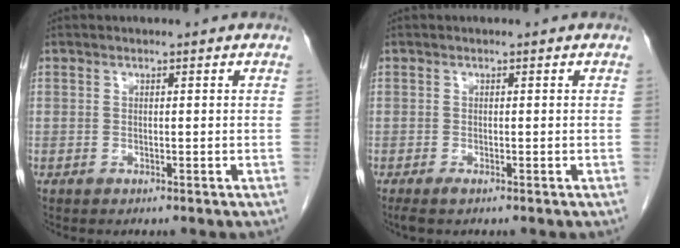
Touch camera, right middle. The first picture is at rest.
{"total": 1.1, "force": [-0.8, 0.1, 0.8], "torque": [-0.016, -0.004, -0.013]}